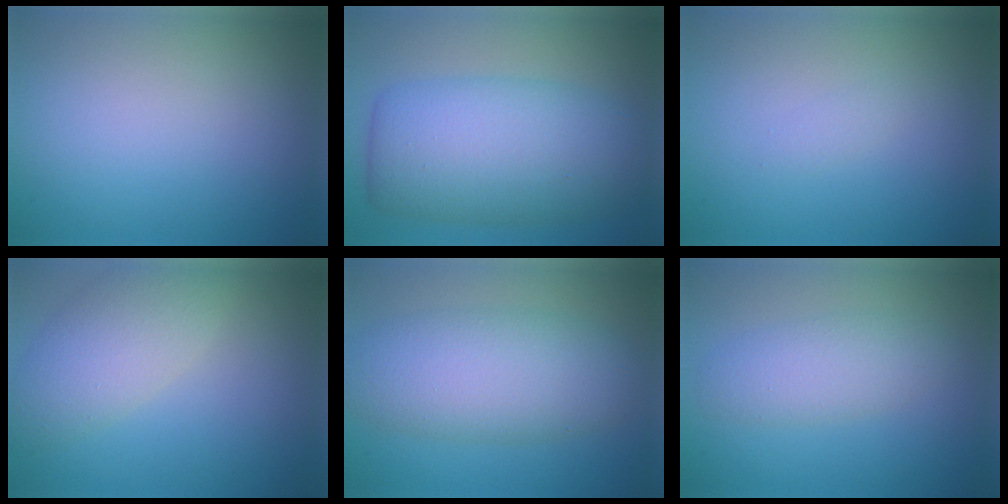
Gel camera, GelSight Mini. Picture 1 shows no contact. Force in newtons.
{"total": 9.8, "press": 9.8, "slide": 0.1}
{"total": 0.7, "press": 0.6, "slide": 0.1}
{"total": 4.7, "press": 4.7, "slide": 0.4}
{"total": 7.0, "press": 7.0, "slide": 0.3}
{"total": 2.0, "press": 1.9, "slide": 0.2}